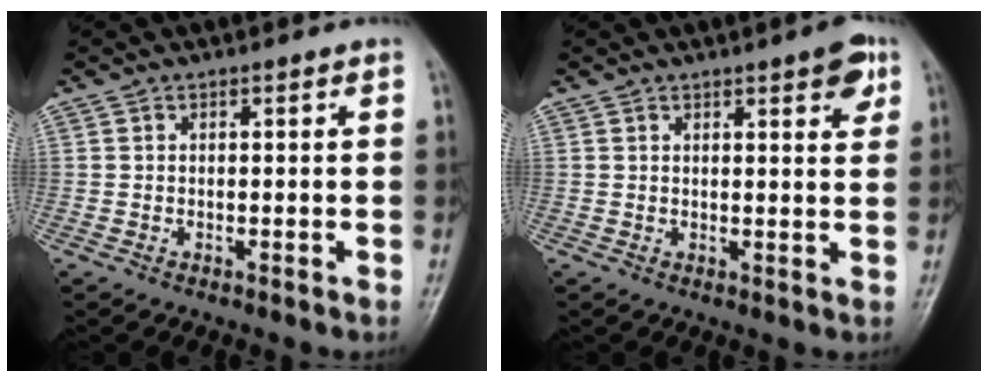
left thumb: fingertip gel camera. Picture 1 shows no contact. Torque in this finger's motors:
{"motor_torque": [-0.05, 0.05, 0.13, -0.08, 0.08]}